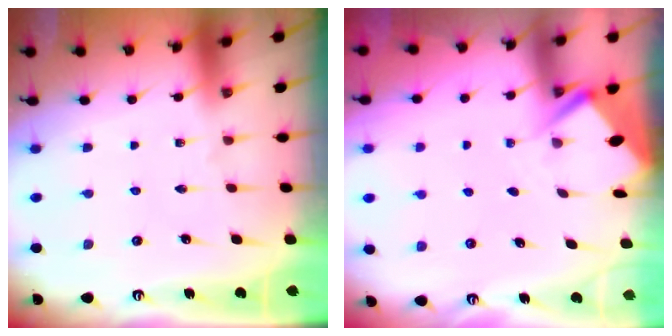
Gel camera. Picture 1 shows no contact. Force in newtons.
{"total": 3.0, "press": 2.9, "slide": 0.4}